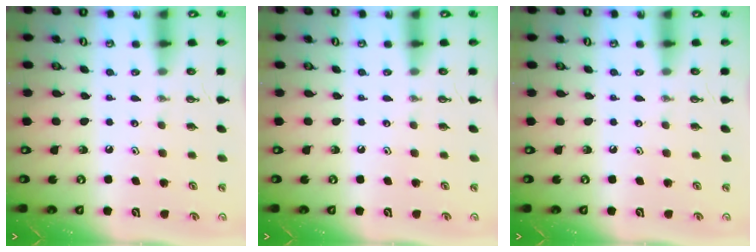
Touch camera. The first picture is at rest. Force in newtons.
{"total": 0.0}
{"total": 0.0}